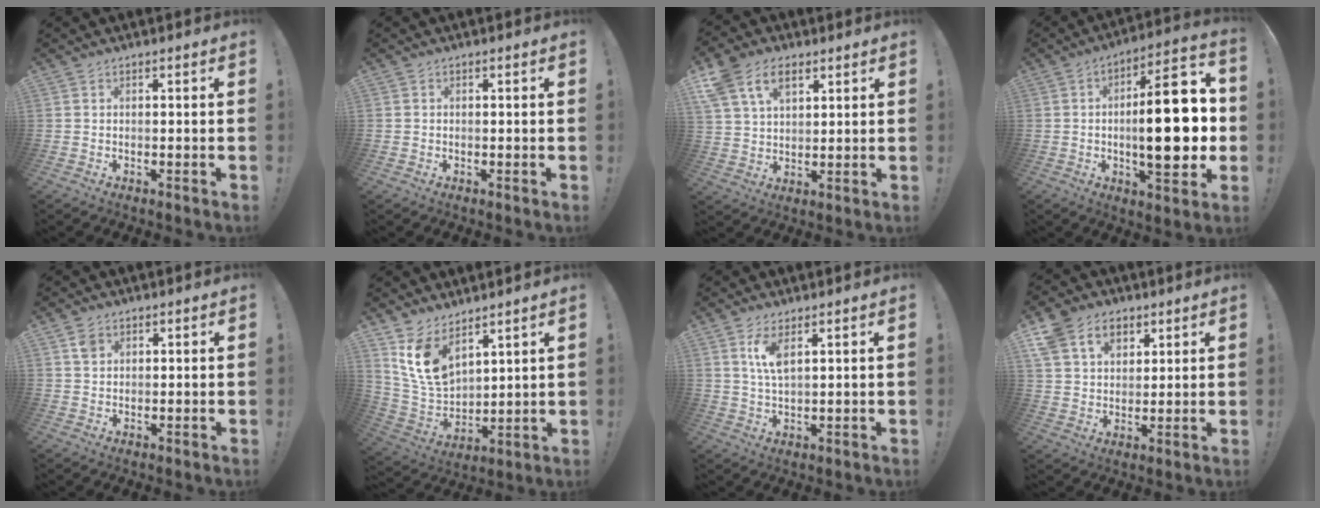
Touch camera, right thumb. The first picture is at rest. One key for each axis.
{"total": 0.7, "fx": -0.3, "fy": 0.7, "fz": -0.1, "tx": 0.002, "ty": 0.003, "tz": -0.005}
{"total": 11.6, "fx": 6.1, "fy": 7.4, "fz": 6.4, "tx": -0.128, "ty": -0.008, "tz": 0.119}
{"total": 22.0, "fx": -1.1, "fy": 6.9, "fz": 20.9, "tx": -0.313, "ty": -0.004, "tz": -0.022}
{"total": 2.8, "fx": 1.6, "fy": 2.1, "fz": 0.8, "tx": 0.003, "ty": -0.006, "tz": 0.026}
{"total": 12.5, "fx": 8.1, "fy": 6.9, "fz": 6.6, "tx": -0.130, "ty": -0.052, "tz": 0.161}
{"total": 5.9, "fx": 2.9, "fy": 1.7, "fz": 4.9, "tx": -0.088, "ty": -0.012, "tz": 0.048}
{"total": 11.9, "fx": 6.4, "fy": 8.6, "fz": 5.2, "tx": -0.083, "ty": -0.020, "tz": 0.125}